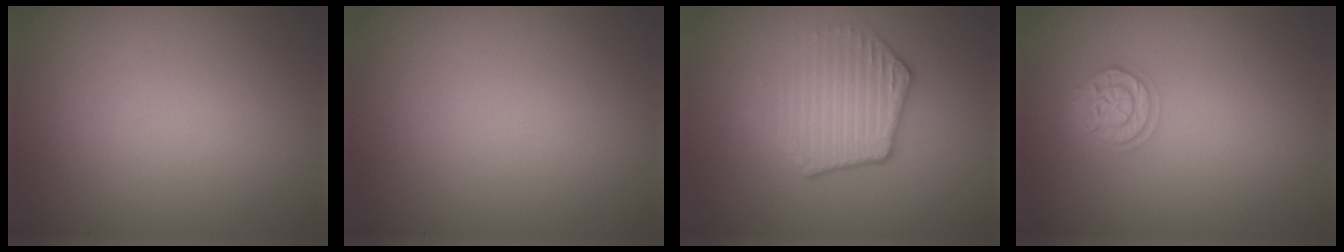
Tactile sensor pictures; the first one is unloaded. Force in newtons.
{"total": 0.0}
{"total": 3.6, "press": 3.2, "slide": 1.6}
{"total": 2.5, "press": 2.1, "slide": 1.3}